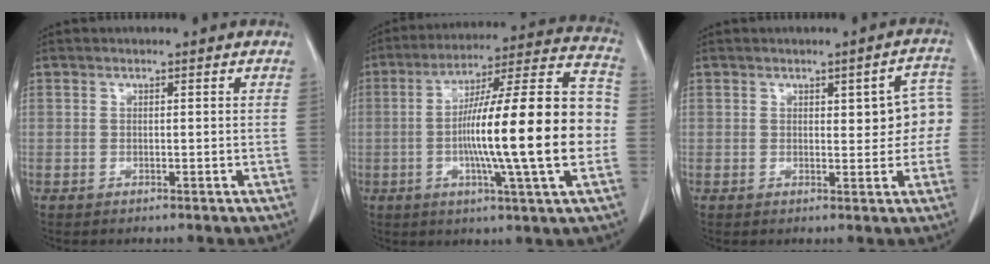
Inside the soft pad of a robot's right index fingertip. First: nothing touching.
{"total": 22.1, "force": [-2.7, 0.7, 21.9], "torque": [-0.317, 0.018, -0.051]}
{"total": 6.6, "force": [0.8, 2.5, 6.1], "torque": [-0.055, 0.026, 0.011]}